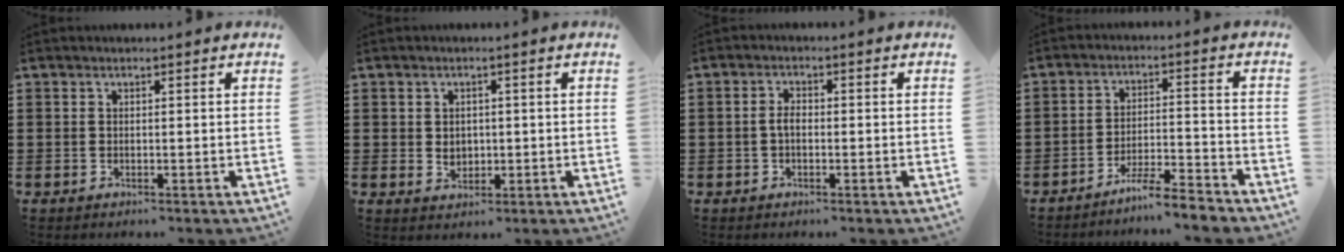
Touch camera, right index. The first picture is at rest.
{"total": 2.2, "force": [0.1, 1.9, 1.1], "torque": [-0.018, 0.005, -0.003]}
{"total": 2.0, "force": [-0.4, 1.0, 1.8], "torque": [-0.042, -0.001, -0.010]}
{"total": 5.4, "force": [-5.1, -0.2, 1.9], "torque": [-0.039, -0.004, -0.100]}